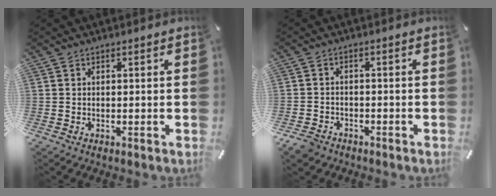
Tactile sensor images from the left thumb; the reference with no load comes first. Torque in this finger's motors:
{"motor_torque": [-0.77, 0.81, 0.20, 0.20, 0.07]}